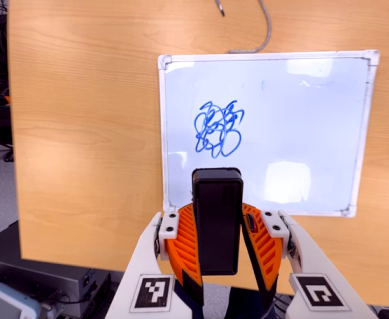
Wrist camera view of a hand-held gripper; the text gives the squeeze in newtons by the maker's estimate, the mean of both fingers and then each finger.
{"total": 7.5, "left": 6.7, "right": 8.4}